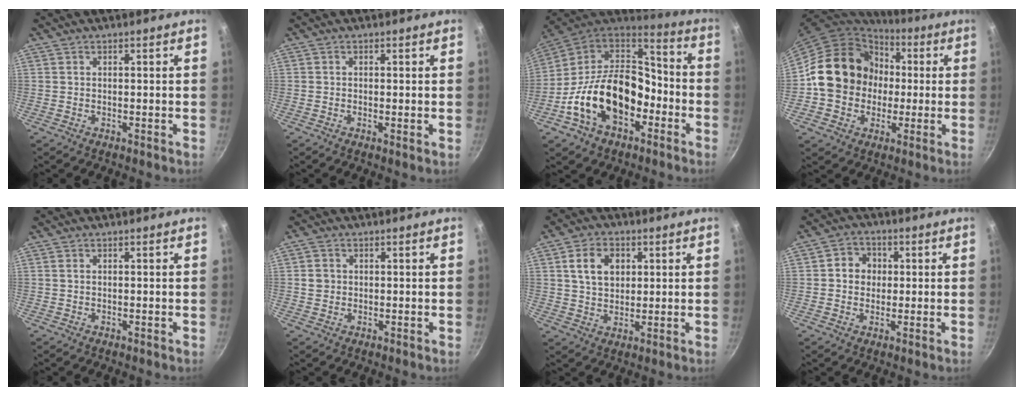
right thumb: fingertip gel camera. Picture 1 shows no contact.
{"total": 0.8, "force": [-0.1, 0.2, 0.8], "torque": [-0.014, -0.003, -0.004]}
{"total": 22.4, "force": [-6.2, 14.9, 15.5], "torque": [-0.251, 0.065, -0.110]}
{"total": 17.9, "force": [0.6, 15.5, 9.0], "torque": [-0.117, 0.030, 0.003]}
{"total": 0.6, "force": [0.2, 0.4, 0.4], "torque": [-0.009, 0.001, 0.002]}
{"total": 2.6, "force": [0.2, 2.4, 1.0], "torque": [-0.010, 0.005, 0.001]}
{"total": 8.0, "force": [2.3, 5.9, 5.0], "torque": [-0.068, 0.001, 0.038]}
{"total": 5.5, "force": [0.6, 4.9, 2.3], "torque": [-0.008, 0.005, 0.000]}